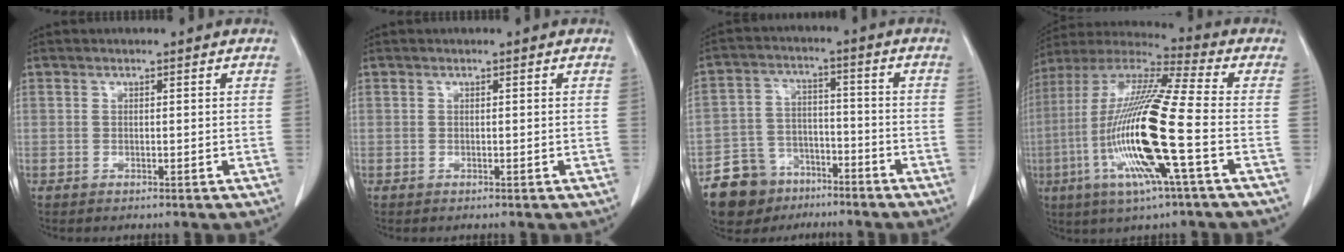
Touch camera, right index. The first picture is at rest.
{"total": 0.0}
{"total": 10.2, "force": [-7.2, 6.9, 2.0], "torque": [-0.047, 0.023, -0.119]}
{"total": 19.7, "force": [-4.8, 0.4, 19.1], "torque": [-0.399, -0.017, -0.101]}